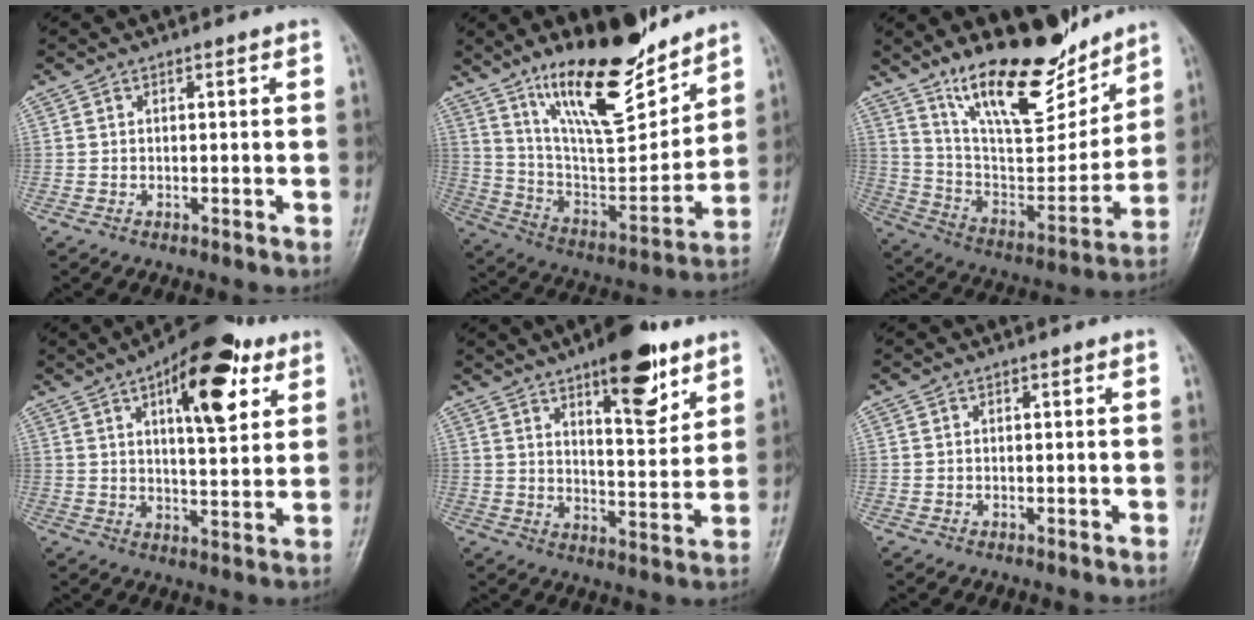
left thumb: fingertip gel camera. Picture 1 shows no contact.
{"total": 21.0, "force": [14.8, 6.6, 13.4], "torque": [-0.178, -0.089, 0.261]}
{"total": 20.0, "force": [15.0, 6.7, 11.4], "torque": [-0.141, -0.097, 0.266]}
{"total": 16.3, "force": [7.5, 6.5, 12.9], "torque": [-0.152, -0.019, 0.106]}
{"total": 14.0, "force": [8.5, 4.9, 10.0], "torque": [-0.112, -0.049, 0.126]}
{"total": 0.0}